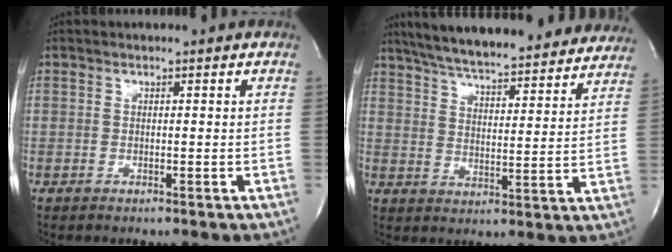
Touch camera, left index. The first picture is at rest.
{"total": 28.2, "force": [25.2, 4.8, 11.6], "torque": [-0.193, -0.017, 0.325]}